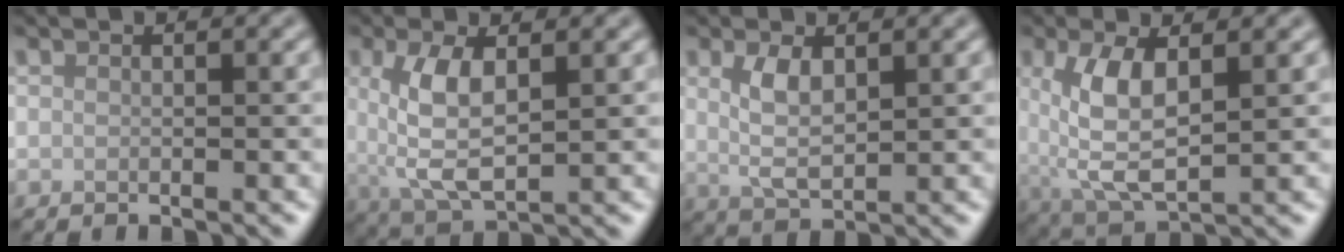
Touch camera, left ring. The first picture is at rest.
{"total": 5.7, "force": [0.8, 2.4, 5.1], "torque": [-0.108, -0.002, 0.017]}
{"total": 3.3, "force": [1.1, 1.4, 2.8], "torque": [-0.059, -0.002, 0.025]}
{"total": 6.3, "force": [1.0, 2.7, 5.6], "torque": [-0.120, -0.005, 0.021]}